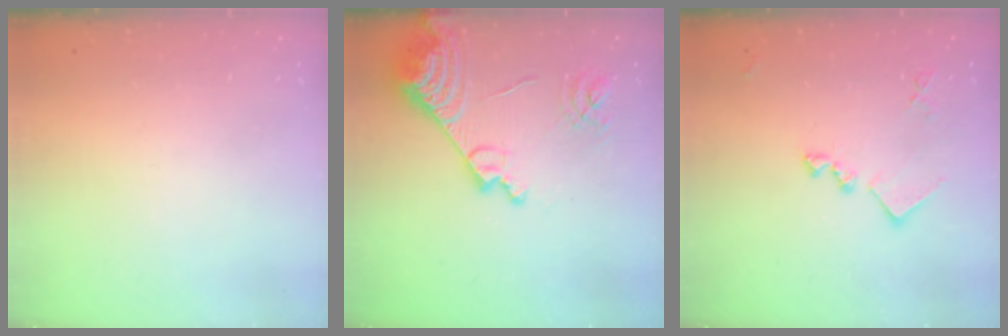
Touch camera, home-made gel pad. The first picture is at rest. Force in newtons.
{"total": 17.1, "press": 17.0, "slide": 2.0}
{"total": 11.0, "press": 11.0, "slide": 0.3}